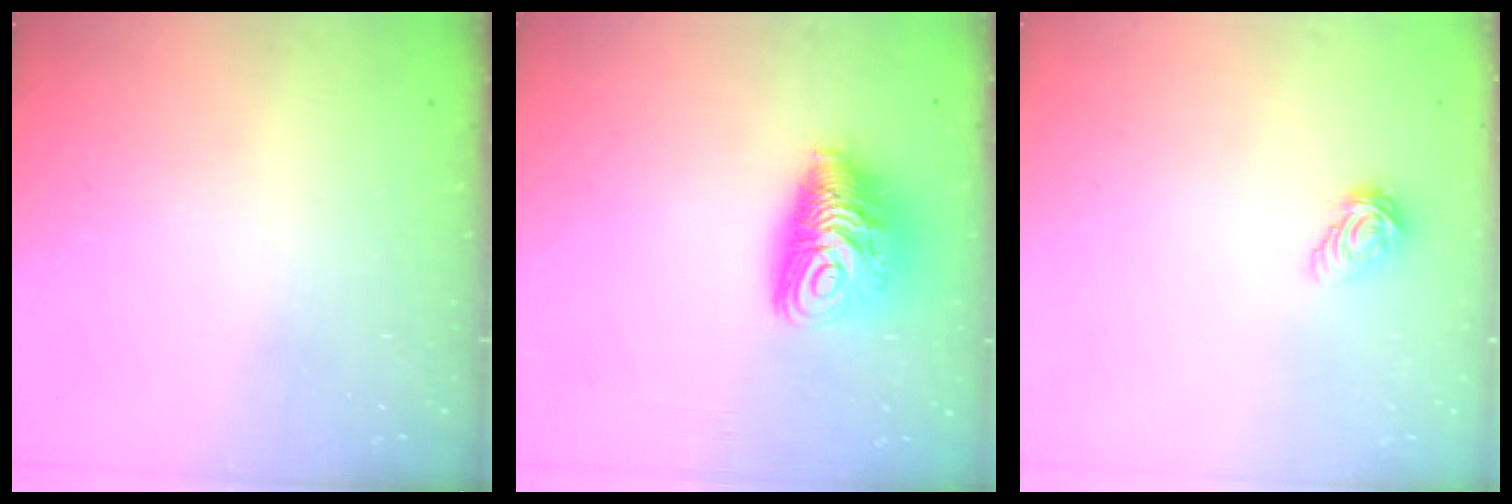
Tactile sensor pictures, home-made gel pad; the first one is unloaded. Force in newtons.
{"total": 12.6, "press": 12.6, "slide": 1.3}
{"total": 5.6, "press": 5.6, "slide": 0.4}